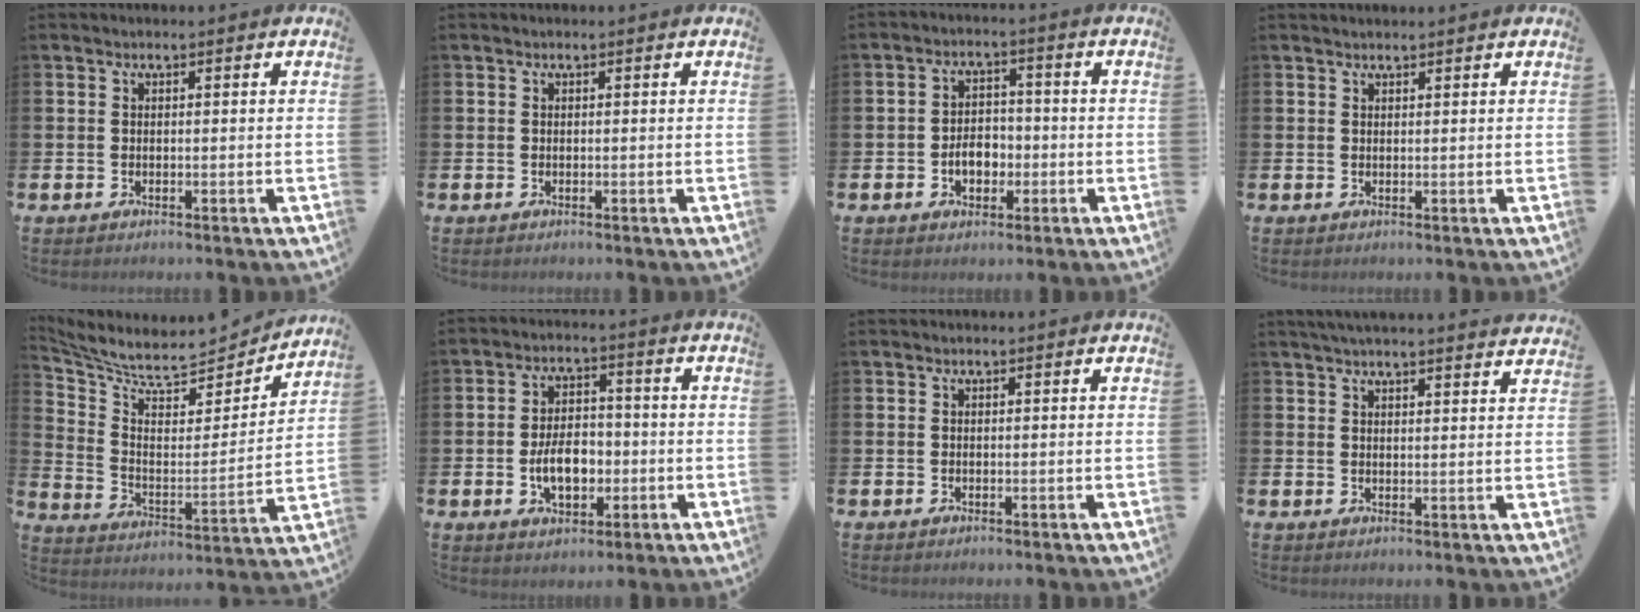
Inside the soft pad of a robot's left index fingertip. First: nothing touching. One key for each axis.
{"total": 0.0}
{"total": 4.2, "fx": -1.5, "fy": 2.8, "fz": 2.7, "tx": -0.034, "ty": -0.001, "tz": -0.035}
{"total": 0.7, "fx": 0.7, "fy": 0.1, "fz": 0.1, "tx": 0.009, "ty": -0.003, "tz": 0.010}
{"total": 7.5, "fx": 7.0, "fy": 1.7, "fz": 2.3, "tx": -0.084, "ty": -0.062, "tz": 0.117}
{"total": 6.0, "fx": -1.6, "fy": 3.6, "fz": 4.5, "tx": -0.062, "ty": 0.004, "tz": -0.034}
{"total": 0.0}
{"total": 3.5, "fx": 3.4, "fy": -0.3, "fz": 0.6, "tx": -0.015, "ty": -0.015, "tz": 0.062}